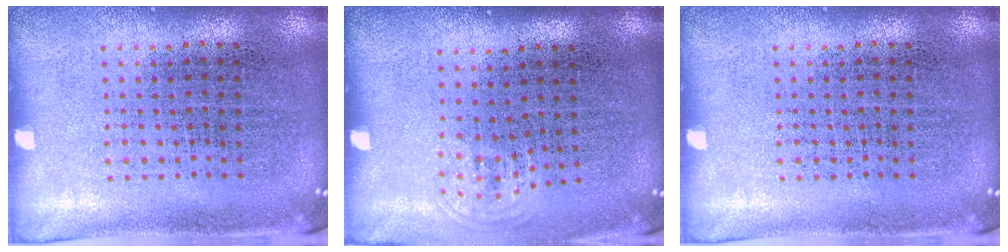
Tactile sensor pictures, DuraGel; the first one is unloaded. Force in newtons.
{"total": 0.8, "press": 0.5, "slide": 0.6}
{"total": 0.0}